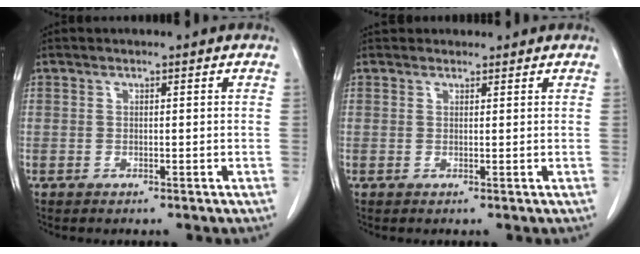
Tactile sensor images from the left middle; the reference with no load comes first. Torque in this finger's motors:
{"motor_torque": [0.44, -0.36, -0.11, -0.01]}